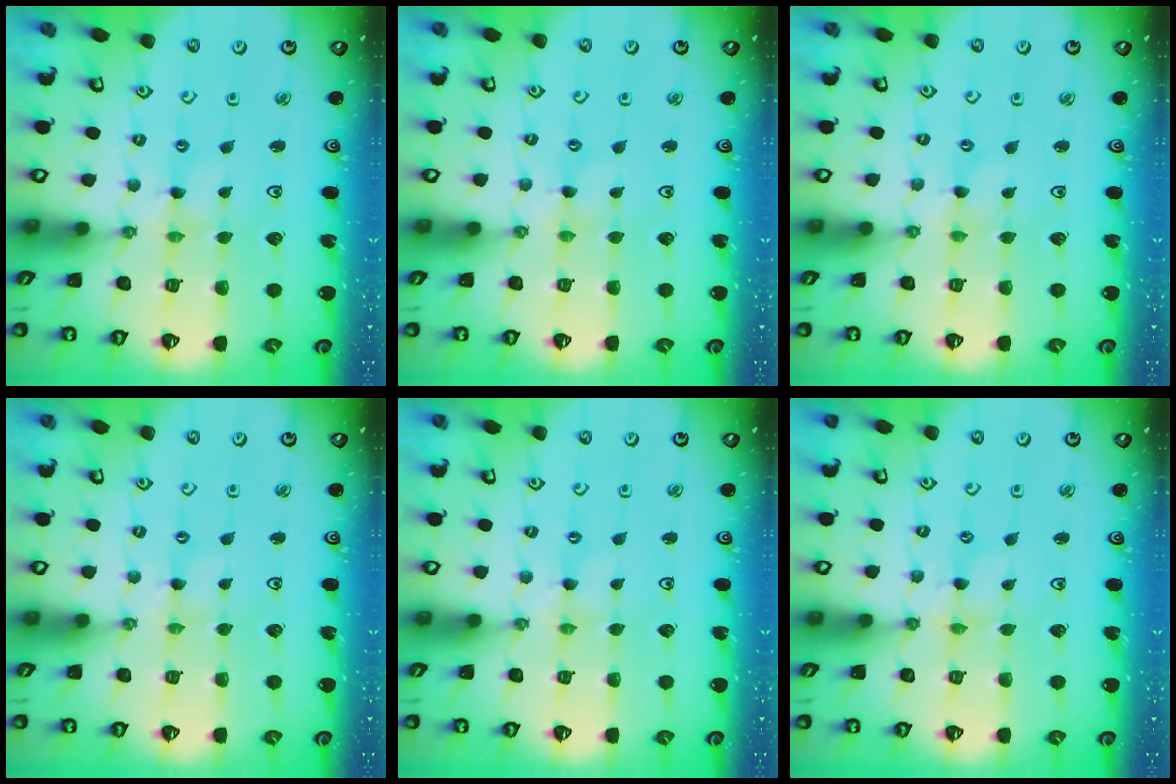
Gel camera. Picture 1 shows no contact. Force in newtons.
{"total": 0.5, "press": 0.5, "slide": 0.1}
{"total": 0.0}
{"total": 1.3, "press": 1.3, "slide": 0.3}
{"total": 0.0}
{"total": 0.0}